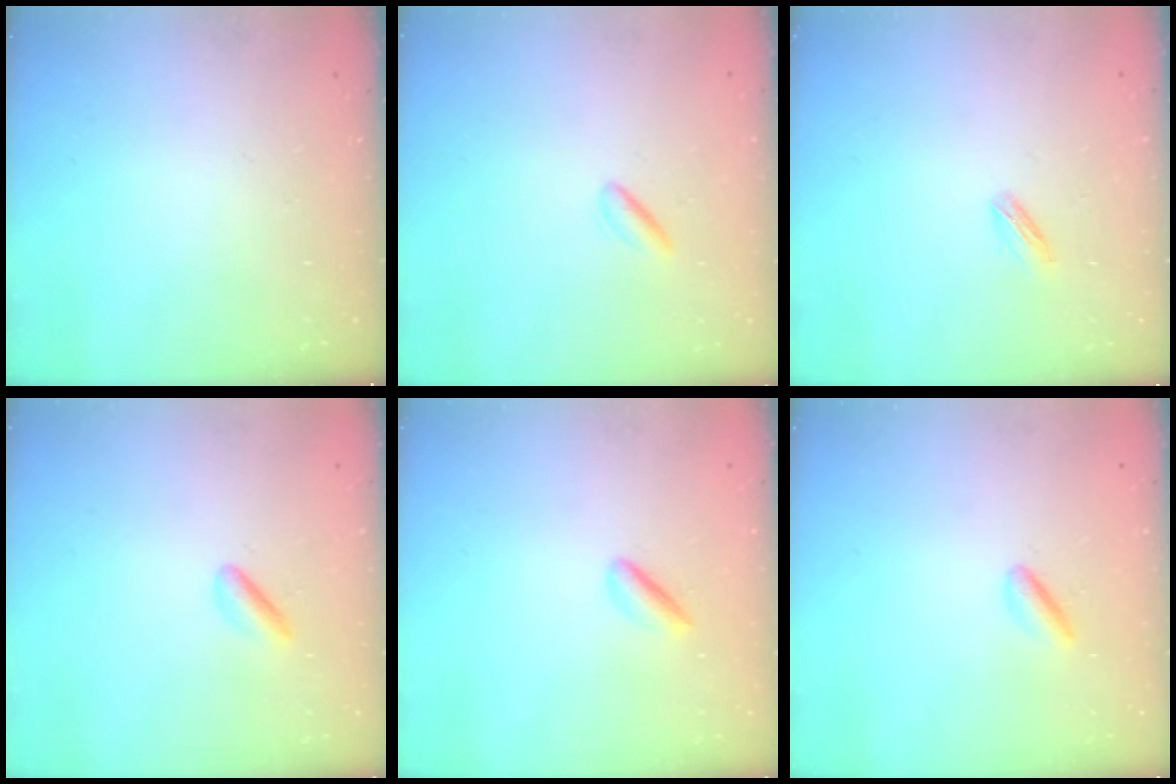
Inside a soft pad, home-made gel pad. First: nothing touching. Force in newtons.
{"total": 1.3, "press": 1.0, "slide": 0.8}
{"total": 2.6, "press": 2.5, "slide": 0.7}
{"total": 2.7, "press": 2.4, "slide": 1.1}
{"total": 2.3, "press": 2.2, "slide": 0.3}
{"total": 2.8, "press": 2.6, "slide": 1.0}